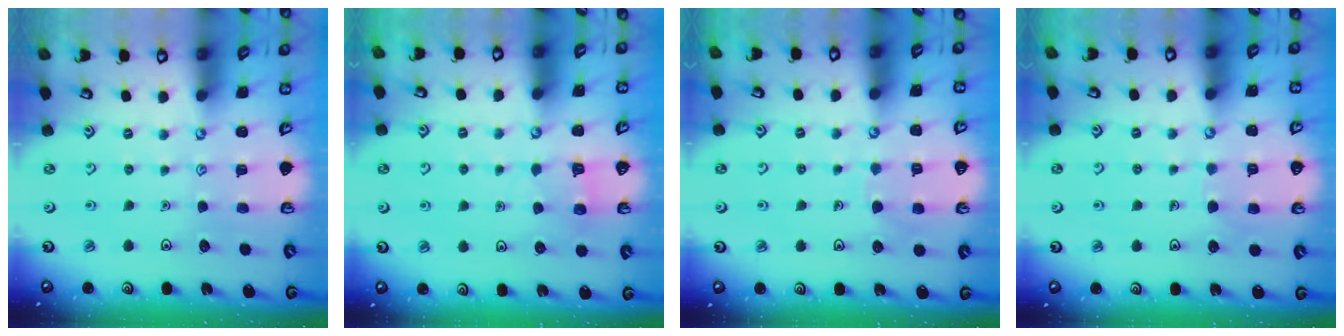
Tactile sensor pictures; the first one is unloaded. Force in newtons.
{"total": 4.7, "press": 4.7, "slide": 0.3}
{"total": 6.0, "press": 6.0, "slide": 0.3}
{"total": 4.9, "press": 4.9, "slide": 0.4}